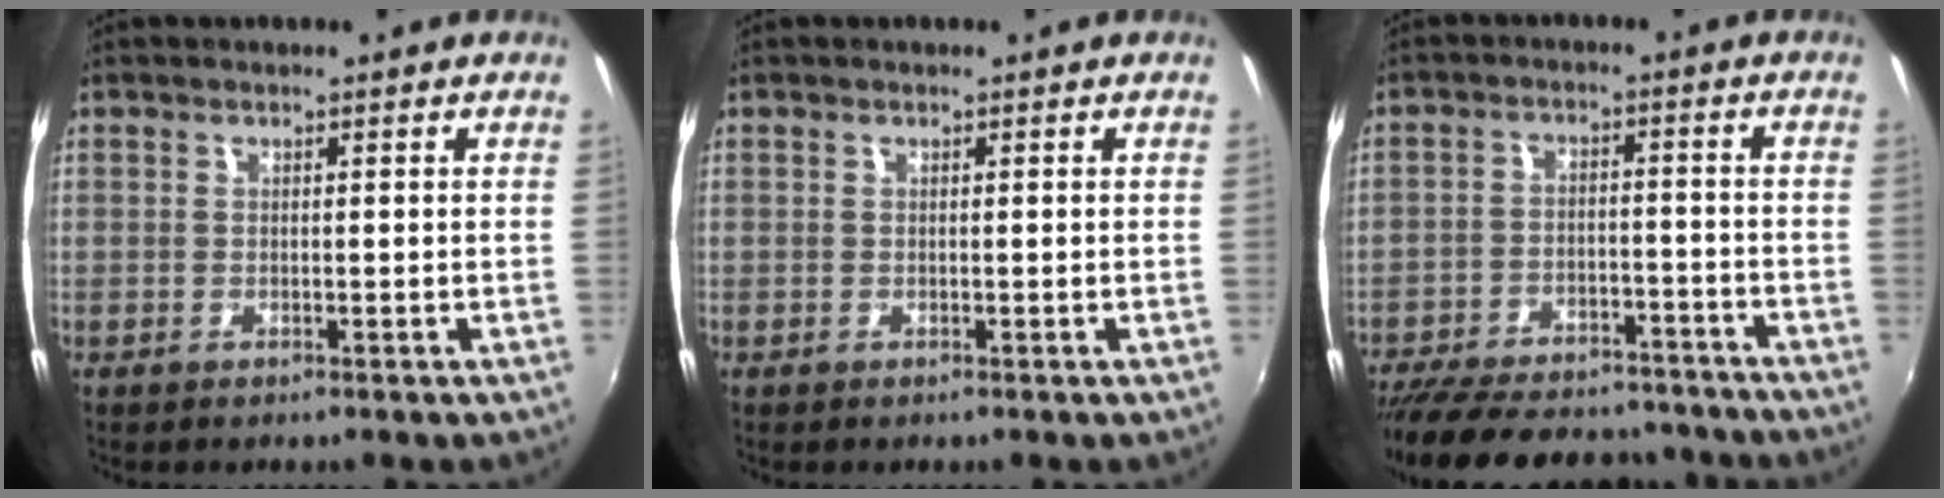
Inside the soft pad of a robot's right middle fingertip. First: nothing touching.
{"total": 0.0}
{"total": 22.1, "force": [-18.8, 8.0, 8.5], "torque": [-0.186, 0.006, -0.254]}